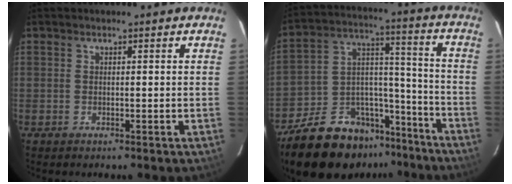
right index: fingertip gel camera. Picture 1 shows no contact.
{"total": 21.3, "force": [-16.2, 10.6, 8.8], "torque": [-0.185, 0.055, -0.241]}